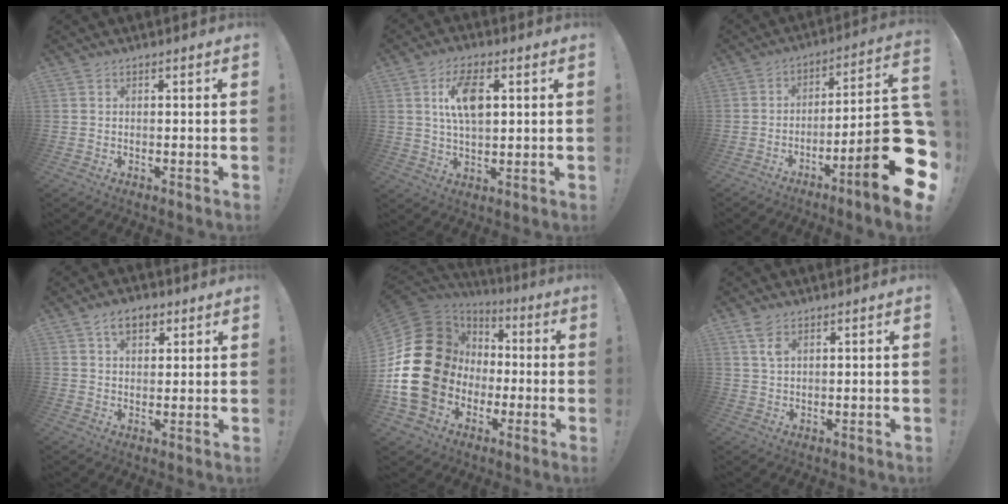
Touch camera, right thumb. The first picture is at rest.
{"total": 10.3, "force": [2.8, 5.1, 8.5], "torque": [-0.142, -0.001, 0.046]}
{"total": 20.2, "force": [-7.2, 2.4, 18.7], "torque": [-0.271, 0.028, -0.114]}
{"total": 6.6, "force": [3.3, 4.2, 3.8], "torque": [-0.050, -0.006, 0.058]}
{"total": 24.6, "force": [-1.9, 20.4, 13.6], "torque": [-0.257, 0.022, 0.010]}
{"total": 4.2, "force": [2.4, 1.8, 3.0], "torque": [-0.050, -0.008, 0.042]}